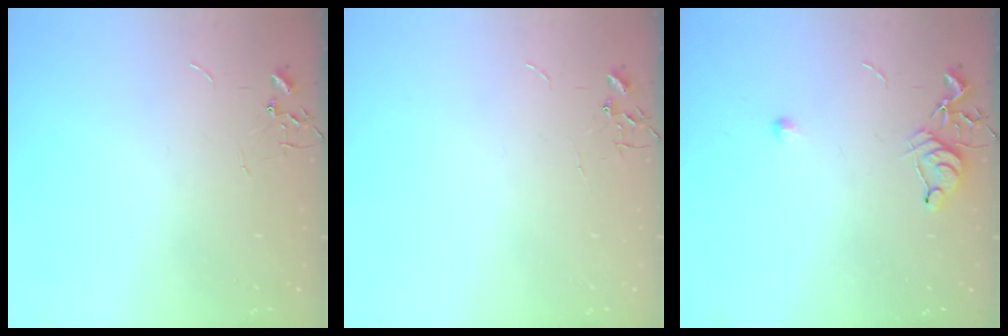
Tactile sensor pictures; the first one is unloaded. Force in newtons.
{"total": 0.0}
{"total": 7.1, "press": 7.1, "slide": 0.8}